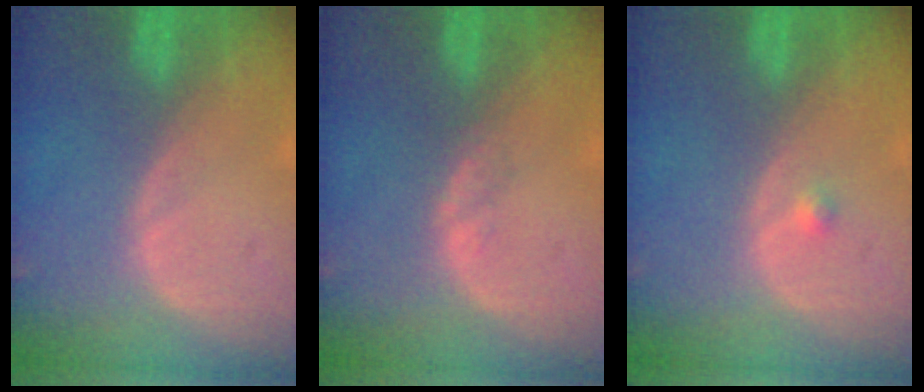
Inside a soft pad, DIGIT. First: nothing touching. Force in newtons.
{"total": 1.1, "press": 0.9, "slide": 0.7}
{"total": 0.9, "press": 0.7, "slide": 0.6}